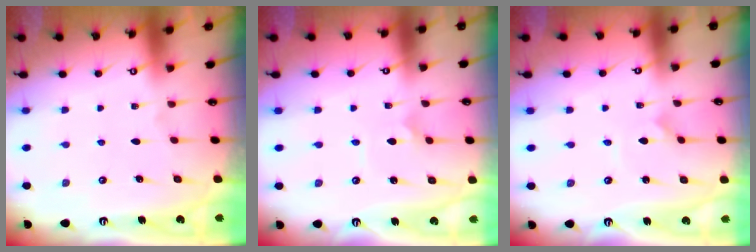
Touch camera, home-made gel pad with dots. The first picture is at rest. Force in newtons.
{"total": 2.7, "press": 2.7, "slide": 0.2}
{"total": 0.6, "press": 0.6, "slide": 0.1}